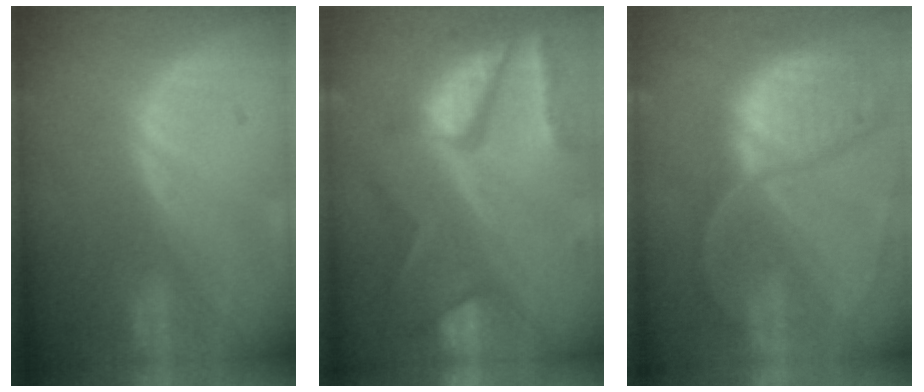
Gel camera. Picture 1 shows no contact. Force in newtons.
{"total": 10.9, "press": 9.0, "slide": 6.1}
{"total": 11.6, "press": 9.6, "slide": 6.5}